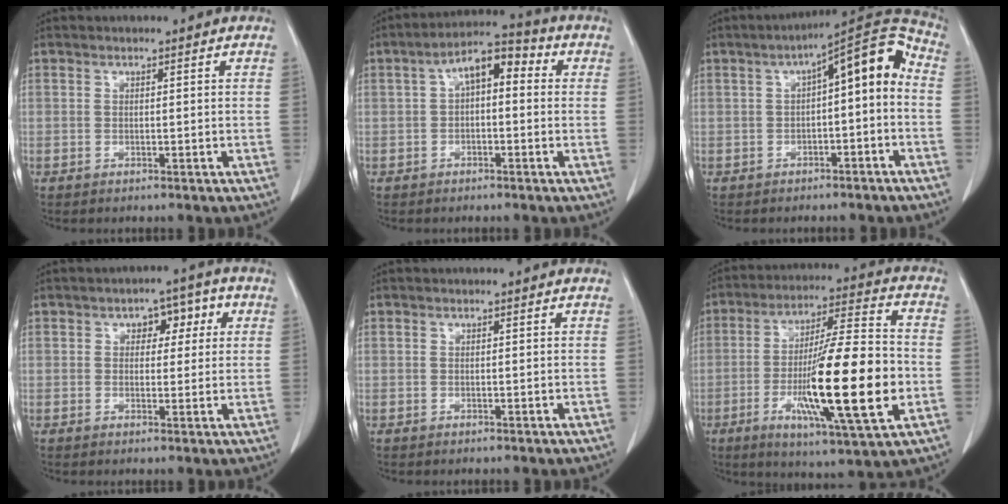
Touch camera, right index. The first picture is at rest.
{"total": 8.3, "force": [1.5, 3.8, 7.3], "torque": [-0.119, 0.047, 0.017]}
{"total": 10.8, "force": [-0.1, 2.9, 10.4], "torque": [-0.147, 0.046, -0.002]}
{"total": 5.0, "force": [1.6, 2.9, 3.7], "torque": [-0.040, 0.022, 0.021]}
{"total": 0.0}
{"total": 20.6, "force": [-4.5, 1.8, 20.1], "torque": [-0.343, -0.017, -0.071]}